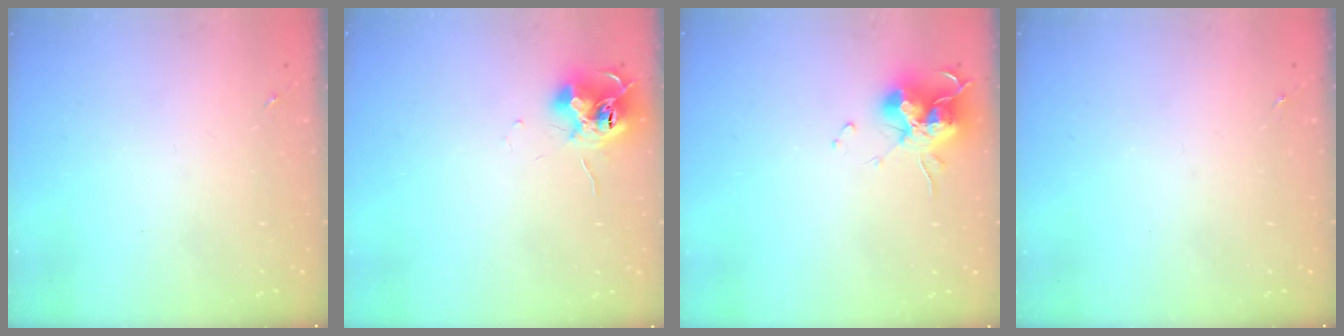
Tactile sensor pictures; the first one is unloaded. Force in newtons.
{"total": 12.3, "press": 12.3, "slide": 0.8}
{"total": 15.2, "press": 15.1, "slide": 2.0}
{"total": 0.0}